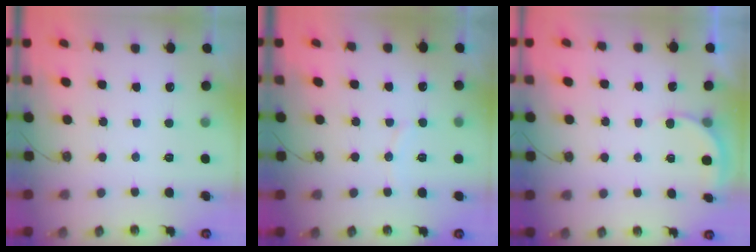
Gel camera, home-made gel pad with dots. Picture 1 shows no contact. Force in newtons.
{"total": 5.9, "press": 5.9, "slide": 0.7}
{"total": 4.3, "press": 4.3, "slide": 0.4}